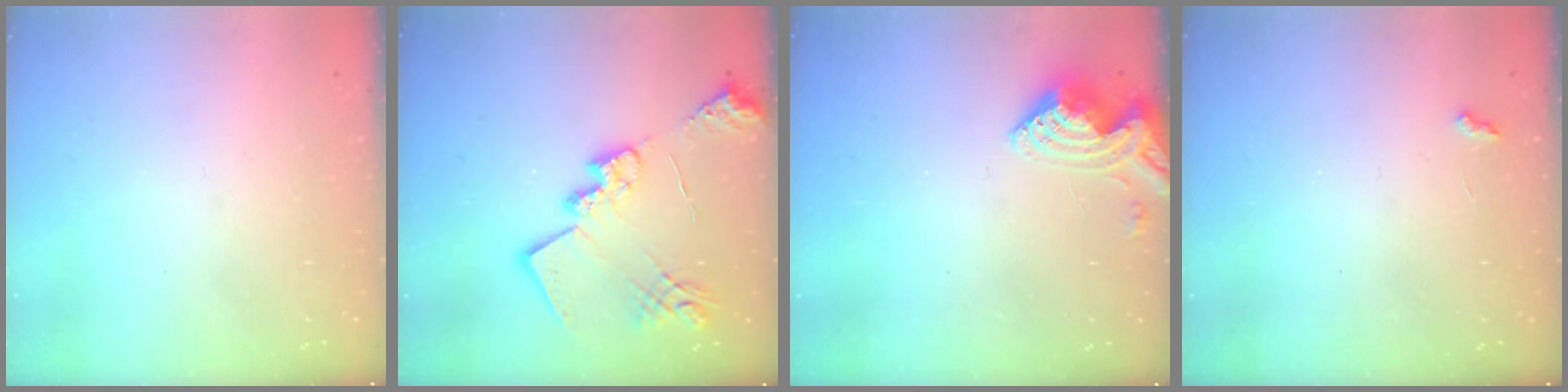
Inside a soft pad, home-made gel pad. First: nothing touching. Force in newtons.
{"total": 19.5, "press": 19.4, "slide": 1.7}
{"total": 8.4, "press": 8.4, "slide": 0.4}
{"total": 2.3, "press": 2.3, "slide": 0.5}